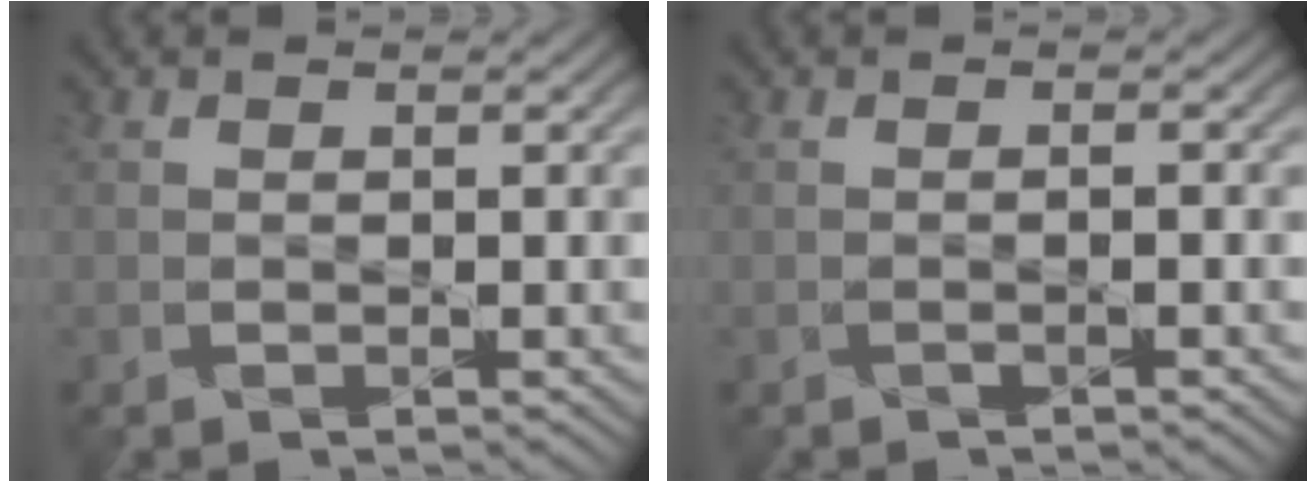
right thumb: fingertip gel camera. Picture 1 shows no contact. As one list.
[{"total": 0.6, "force": [-0.4, 0.2, 0.4], "torque": [-0.002, 0.004, -0.010]}]